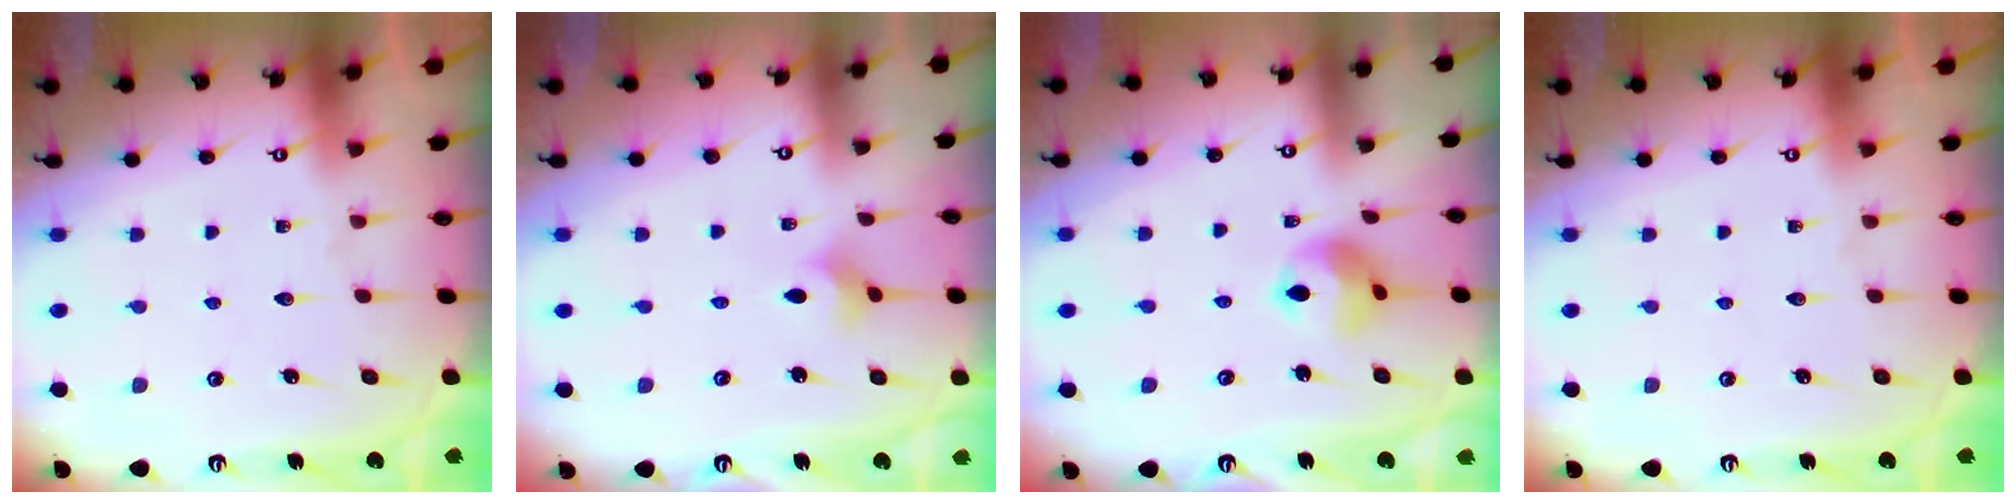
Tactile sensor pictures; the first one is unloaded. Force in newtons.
{"total": 2.6, "press": 2.5, "slide": 0.7}
{"total": 9.4, "press": 9.4, "slide": 0.5}
{"total": 0.0}